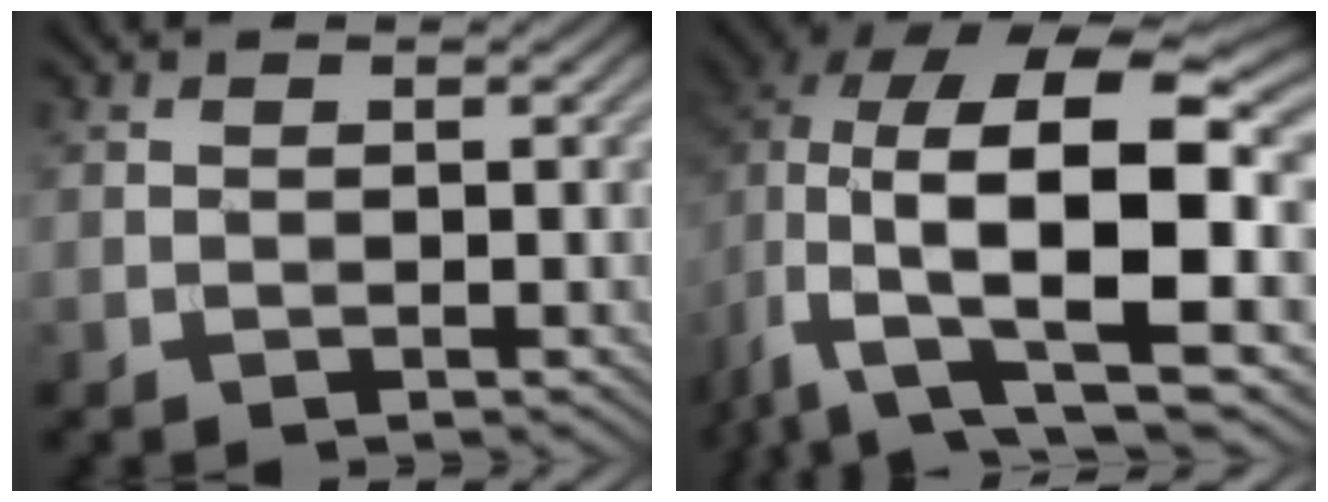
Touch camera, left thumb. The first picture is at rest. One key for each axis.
{"total": 17.3, "fx": -0.9, "fy": 9.0, "fz": 14.8, "tx": -0.290, "ty": -0.020, "tz": -0.004}